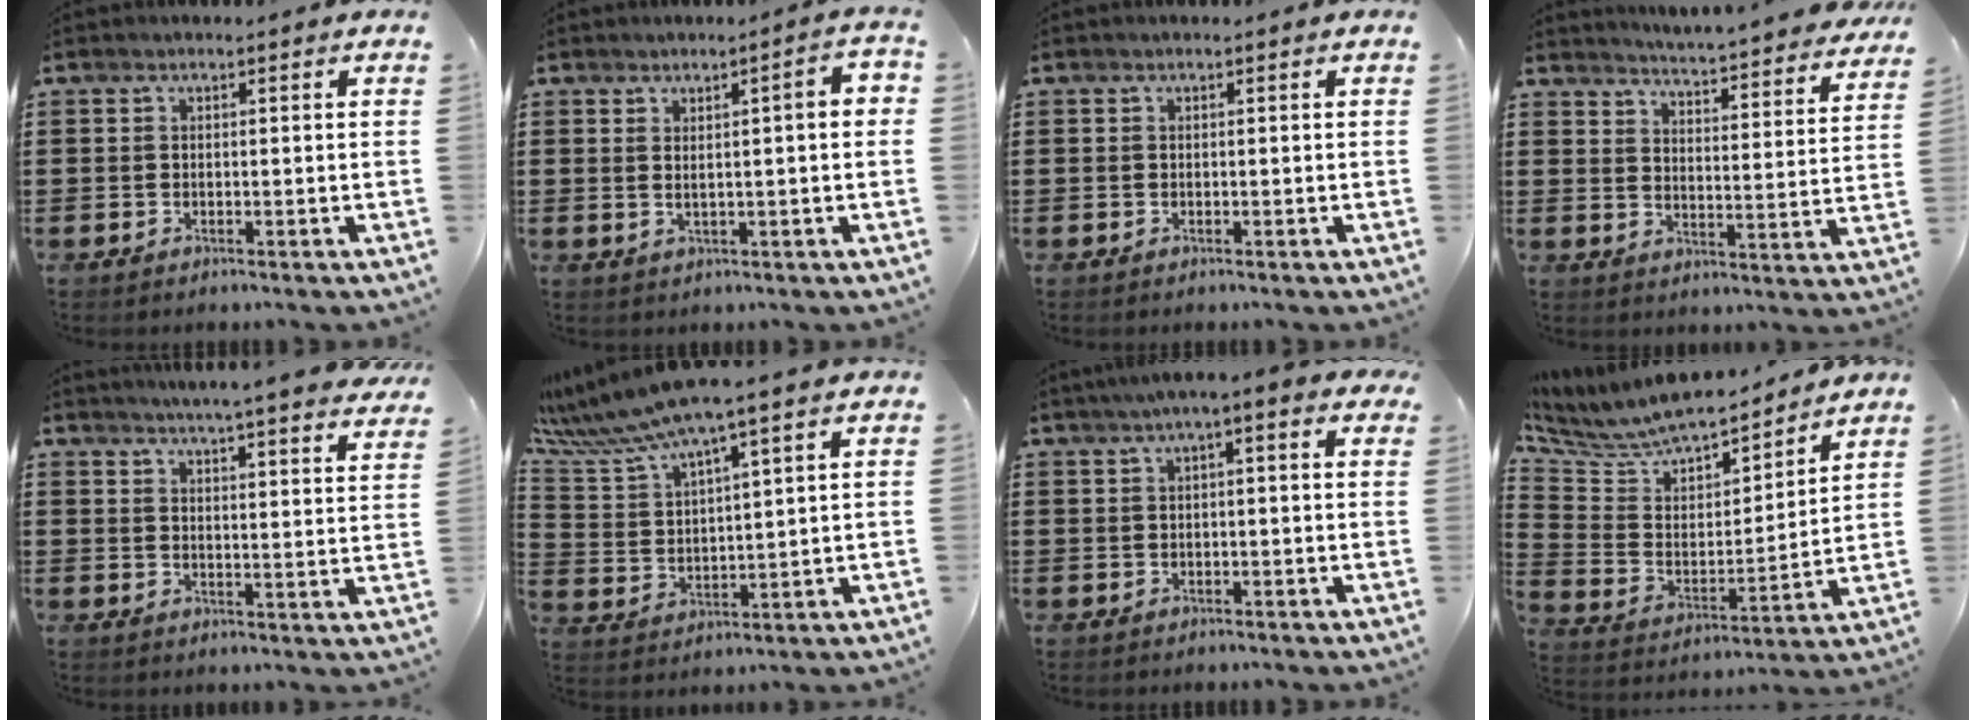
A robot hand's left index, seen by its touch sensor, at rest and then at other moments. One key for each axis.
{"total": 3.7, "fx": 0.5, "fy": 0.0, "fz": 3.7, "tx": -0.072, "ty": -0.008, "tz": 0.004}
{"total": 0.0}
{"total": 4.0, "fx": 4.0, "fy": -0.6, "fz": 0.3, "tx": -0.022, "ty": -0.044, "tz": 0.061}
{"total": 4.5, "fx": 4.4, "fy": -0.5, "fz": 0.7, "tx": -0.035, "ty": -0.026, "tz": 0.075}
{"total": 8.4, "fx": 7.3, "fy": 0.1, "fz": 4.2, "tx": -0.113, "ty": -0.039, "tz": 0.123}
{"total": 2.8, "fx": 1.1, "fy": 0.1, "fz": 2.6, "tx": -0.050, "ty": 0.002, "tz": 0.018}
{"total": 7.9, "fx": 7.4, "fy": 1.9, "fz": 2.1, "tx": -0.082, "ty": -0.062, "tz": 0.124}